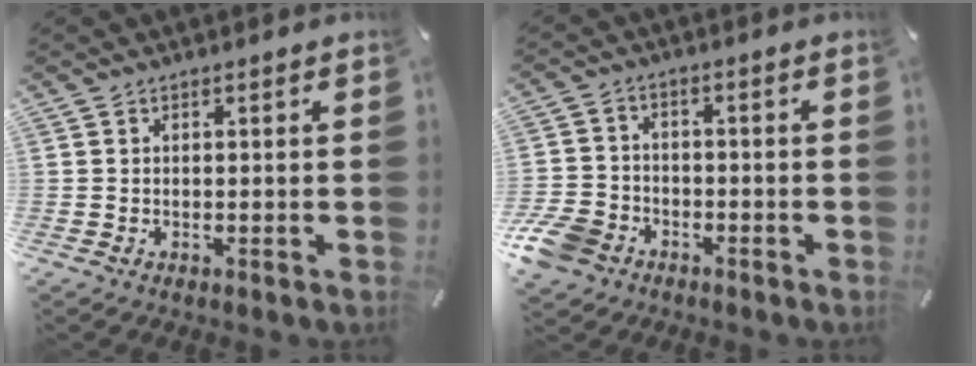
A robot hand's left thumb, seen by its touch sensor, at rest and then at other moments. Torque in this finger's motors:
{"motor_torque": [0.59, 0.84, 0.16, 0.12, 0.16]}